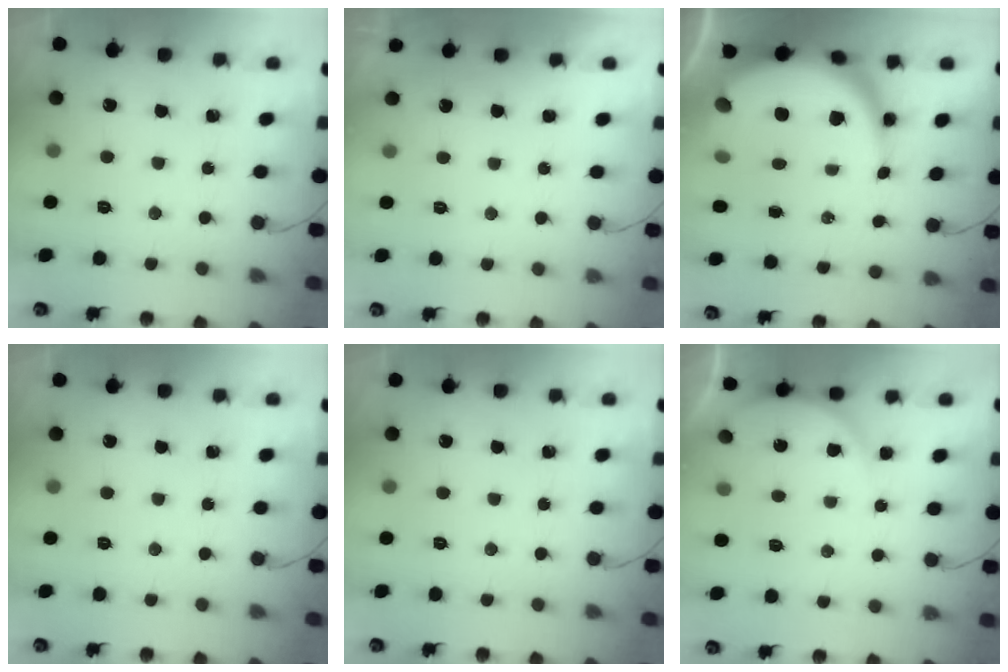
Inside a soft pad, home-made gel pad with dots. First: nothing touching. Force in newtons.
{"total": 1.1, "press": 1.0, "slide": 0.5}
{"total": 14.9, "press": 14.8, "slide": 1.6}
{"total": 0.0}
{"total": 0.0}
{"total": 5.5, "press": 5.5, "slide": 0.3}